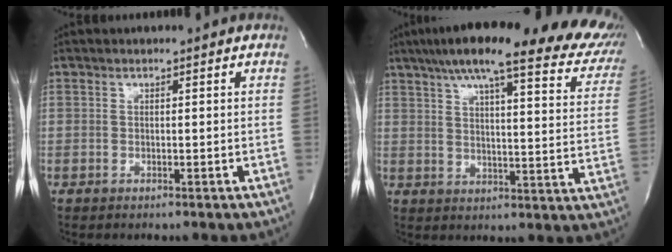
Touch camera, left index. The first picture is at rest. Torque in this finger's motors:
{"motor_torque": [1.15, -0.99, 0.88, 0.19]}